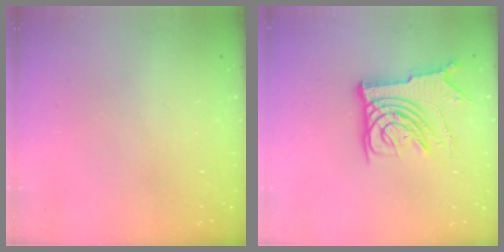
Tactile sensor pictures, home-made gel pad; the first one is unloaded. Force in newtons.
{"total": 13.6, "press": 13.5, "slide": 1.8}